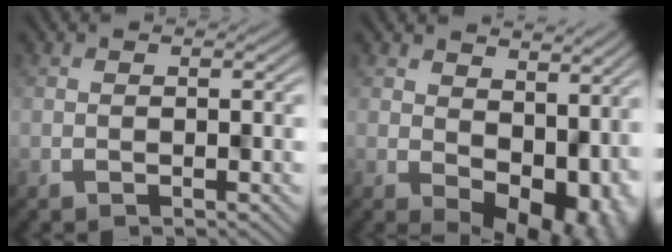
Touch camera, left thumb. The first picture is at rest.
{"total": 10.2, "force": [0.6, 7.0, 7.4], "torque": [-0.094, -0.035, 0.034]}